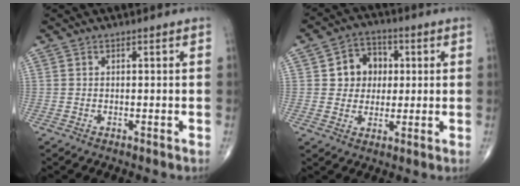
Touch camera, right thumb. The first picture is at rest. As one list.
[{"total": 8.2, "force": [1.3, 7.0, 3.9], "torque": [-0.015, 0.005, 0.016]}]